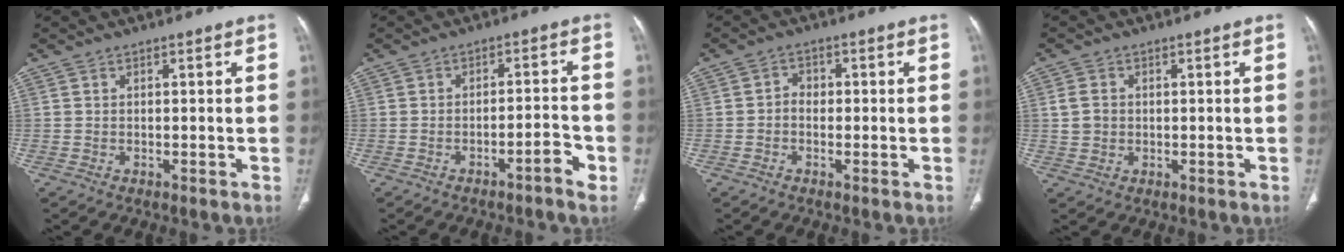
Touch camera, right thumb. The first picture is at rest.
{"total": 3.7, "force": [-2.3, 0.7, 2.8], "torque": [-0.043, 0.026, -0.034]}
{"total": 2.3, "force": [-0.5, 1.9, 1.3], "torque": [-0.004, 0.011, -0.017]}
{"total": 3.4, "force": [0.3, 2.9, 1.8], "torque": [-0.028, 0.005, 0.009]}